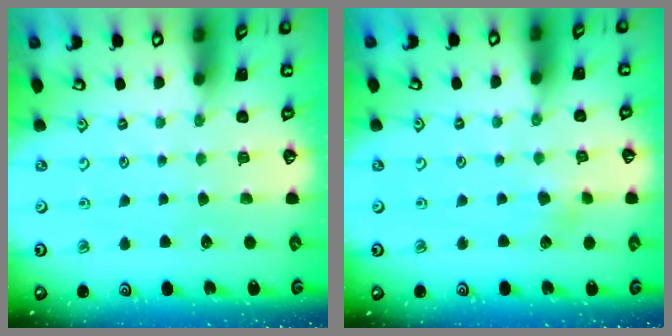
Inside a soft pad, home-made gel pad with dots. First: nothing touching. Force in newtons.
{"total": 3.1, "press": 3.0, "slide": 0.5}